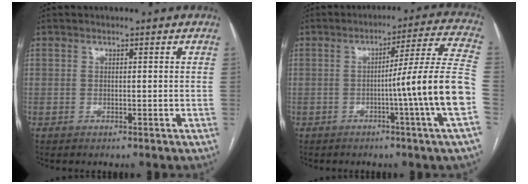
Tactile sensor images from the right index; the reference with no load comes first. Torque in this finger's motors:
{"motor_torque": [1.23, -0.66, 0.77, 0.15]}